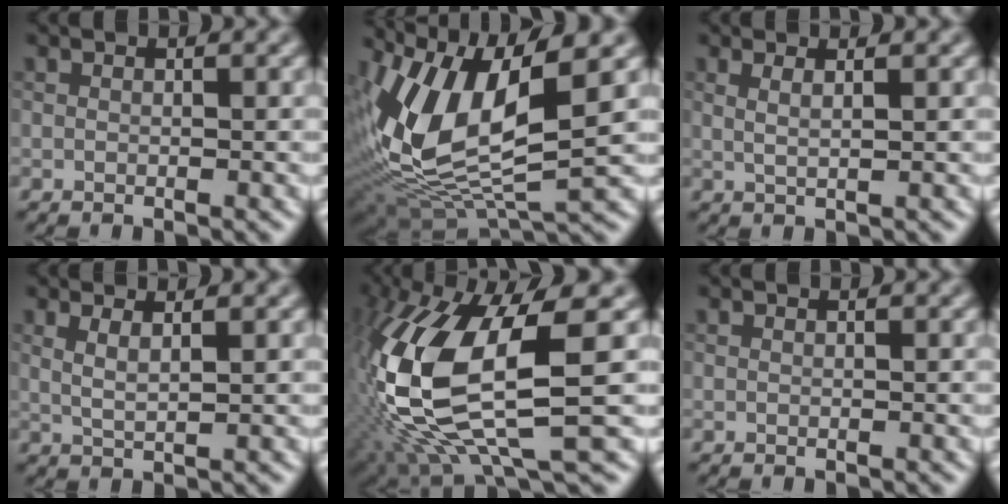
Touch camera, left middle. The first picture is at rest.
{"total": 10.2, "force": [2.5, 4.2, 8.9], "torque": [-0.188, -0.001, 0.053]}
{"total": 1.3, "force": [0.6, 0.4, 1.0], "torque": [-0.014, -0.001, 0.009]}
{"total": 1.6, "force": [0.7, 0.4, 1.4], "torque": [-0.027, -0.003, 0.019]}
{"total": 13.5, "force": [-0.5, 5.0, 12.6], "torque": [-0.270, -0.012, -0.002]}
{"total": 0.0}